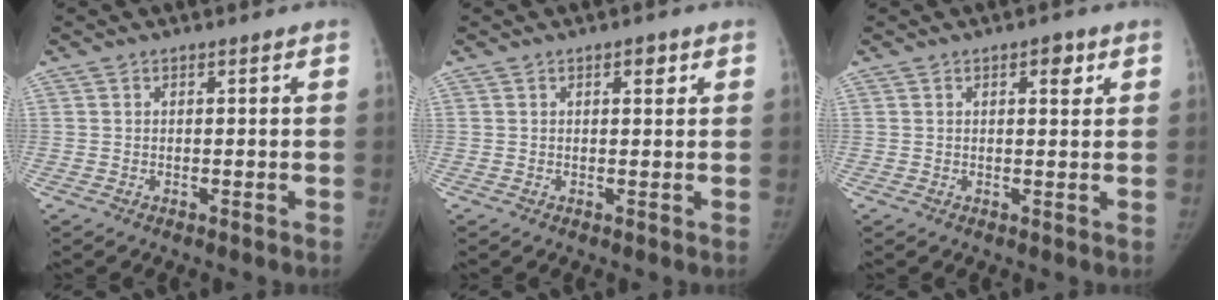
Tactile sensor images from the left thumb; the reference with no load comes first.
{"total": 1.8, "force": [0.9, 0.9, 1.2], "torque": [-0.005, -0.001, 0.011]}
{"total": 2.6, "force": [1.3, 1.2, 1.8], "torque": [-0.010, -0.003, 0.016]}